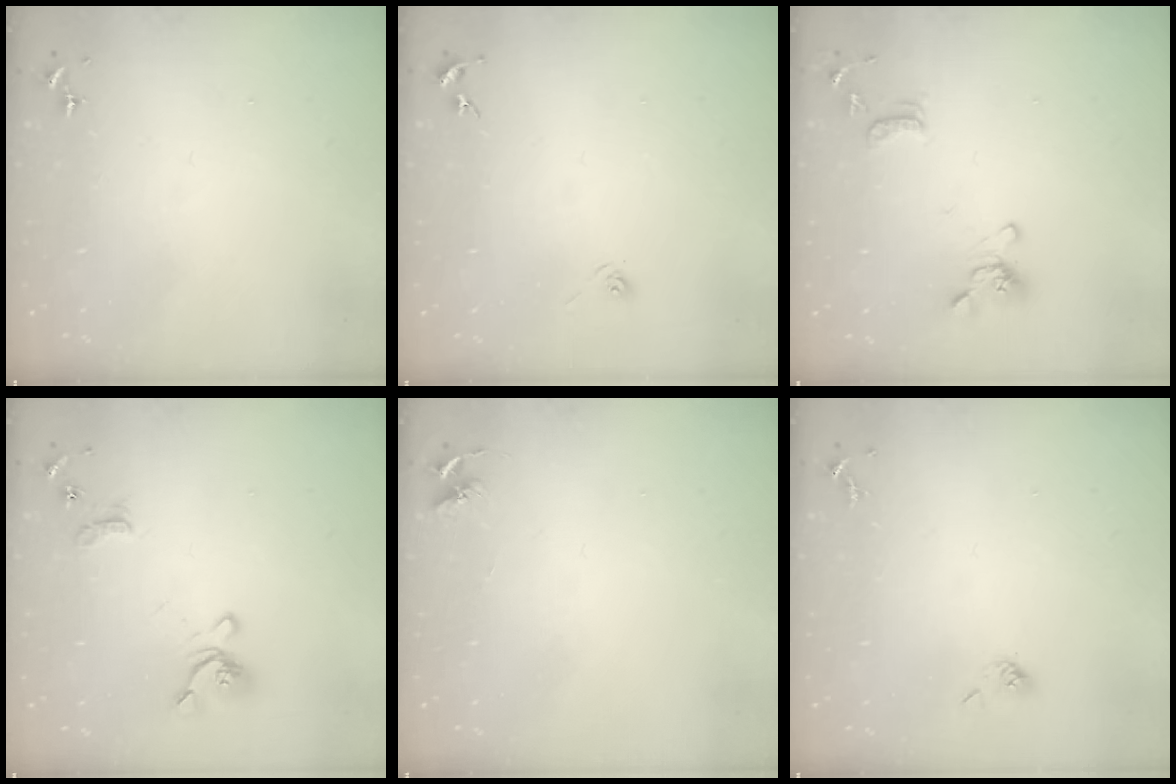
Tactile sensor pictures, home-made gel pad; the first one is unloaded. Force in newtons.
{"total": 3.0, "press": 2.5, "slide": 1.7}
{"total": 12.0, "press": 11.9, "slide": 1.8}
{"total": 12.7, "press": 12.6, "slide": 1.4}
{"total": 4.1, "press": 4.0, "slide": 0.5}
{"total": 3.9, "press": 3.7, "slide": 1.2}